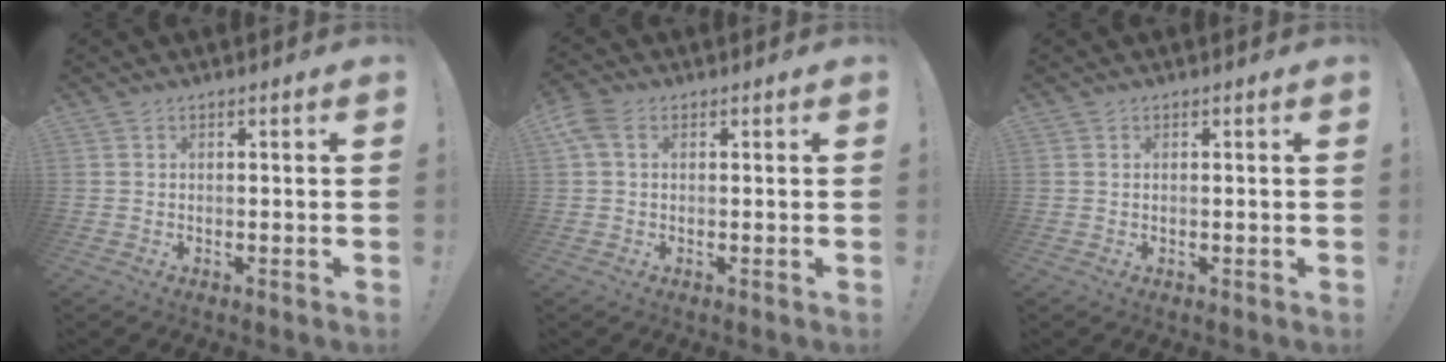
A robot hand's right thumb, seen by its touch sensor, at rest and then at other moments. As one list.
[{"total": 4.5, "force": [1.7, 2.9, 3.0], "torque": [-0.068, 0.001, 0.035]}, {"total": 0.0}]